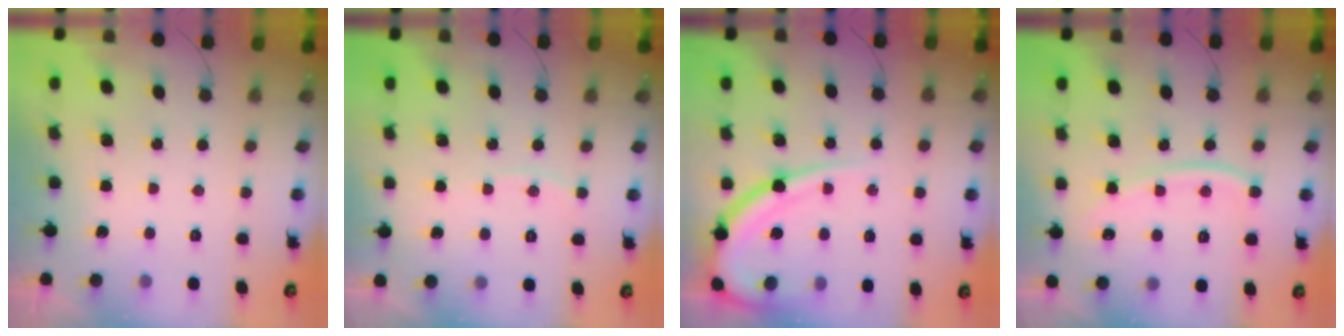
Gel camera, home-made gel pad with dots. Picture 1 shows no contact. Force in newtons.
{"total": 4.2, "press": 4.2, "slide": 0.6}
{"total": 13.4, "press": 13.3, "slide": 1.5}
{"total": 12.4, "press": 12.3, "slide": 1.0}